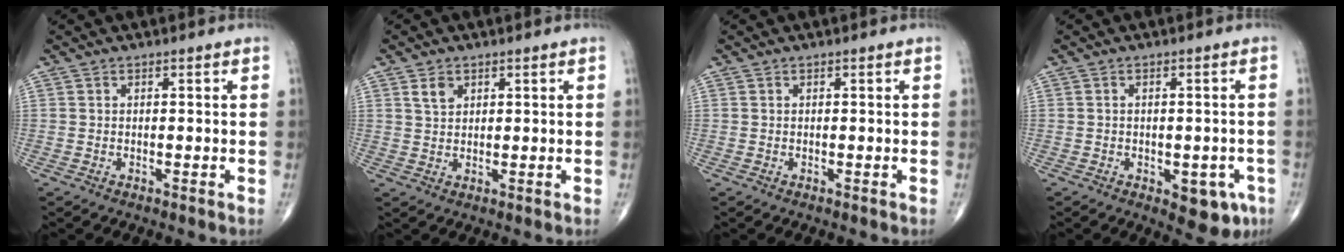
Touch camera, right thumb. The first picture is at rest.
{"total": 2.8, "force": [1.6, 1.8, 1.4], "torque": [-0.018, -0.007, 0.032]}
{"total": 0.0}
{"total": 7.0, "force": [-3.0, 3.6, 5.3], "torque": [-0.033, 0.008, -0.030]}